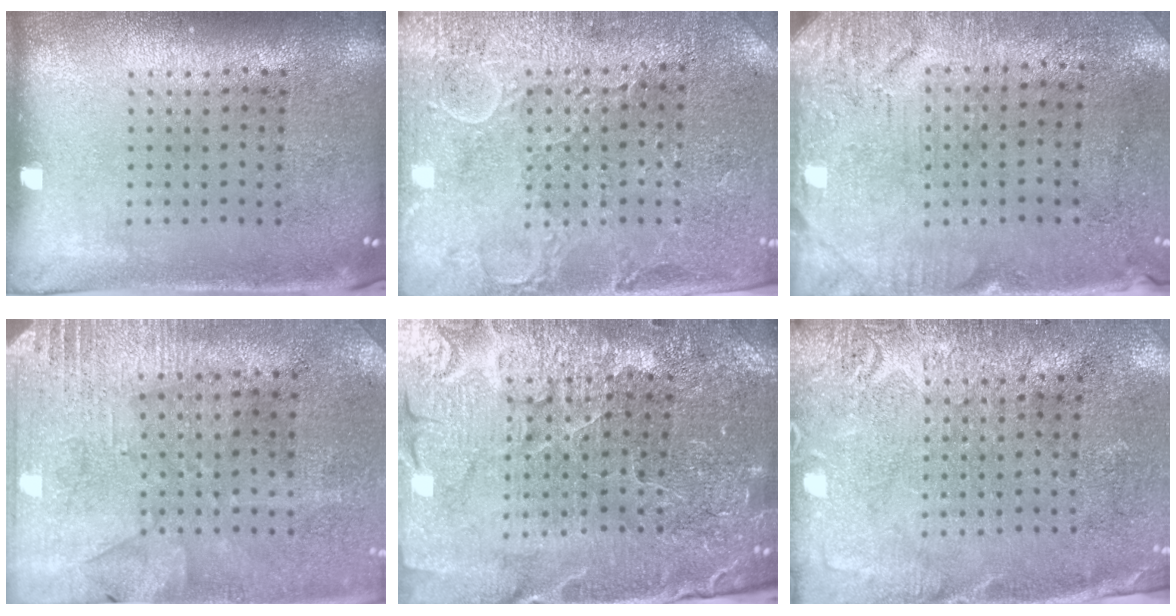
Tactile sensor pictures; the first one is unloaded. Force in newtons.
{"total": 2.9, "press": 2.9, "slide": 0.4}
{"total": 3.2, "press": 2.6, "slide": 1.8}
{"total": 2.7, "press": 2.4, "slide": 1.3}
{"total": 3.9, "press": 3.8, "slide": 0.6}
{"total": 2.7, "press": 2.4, "slide": 1.1}